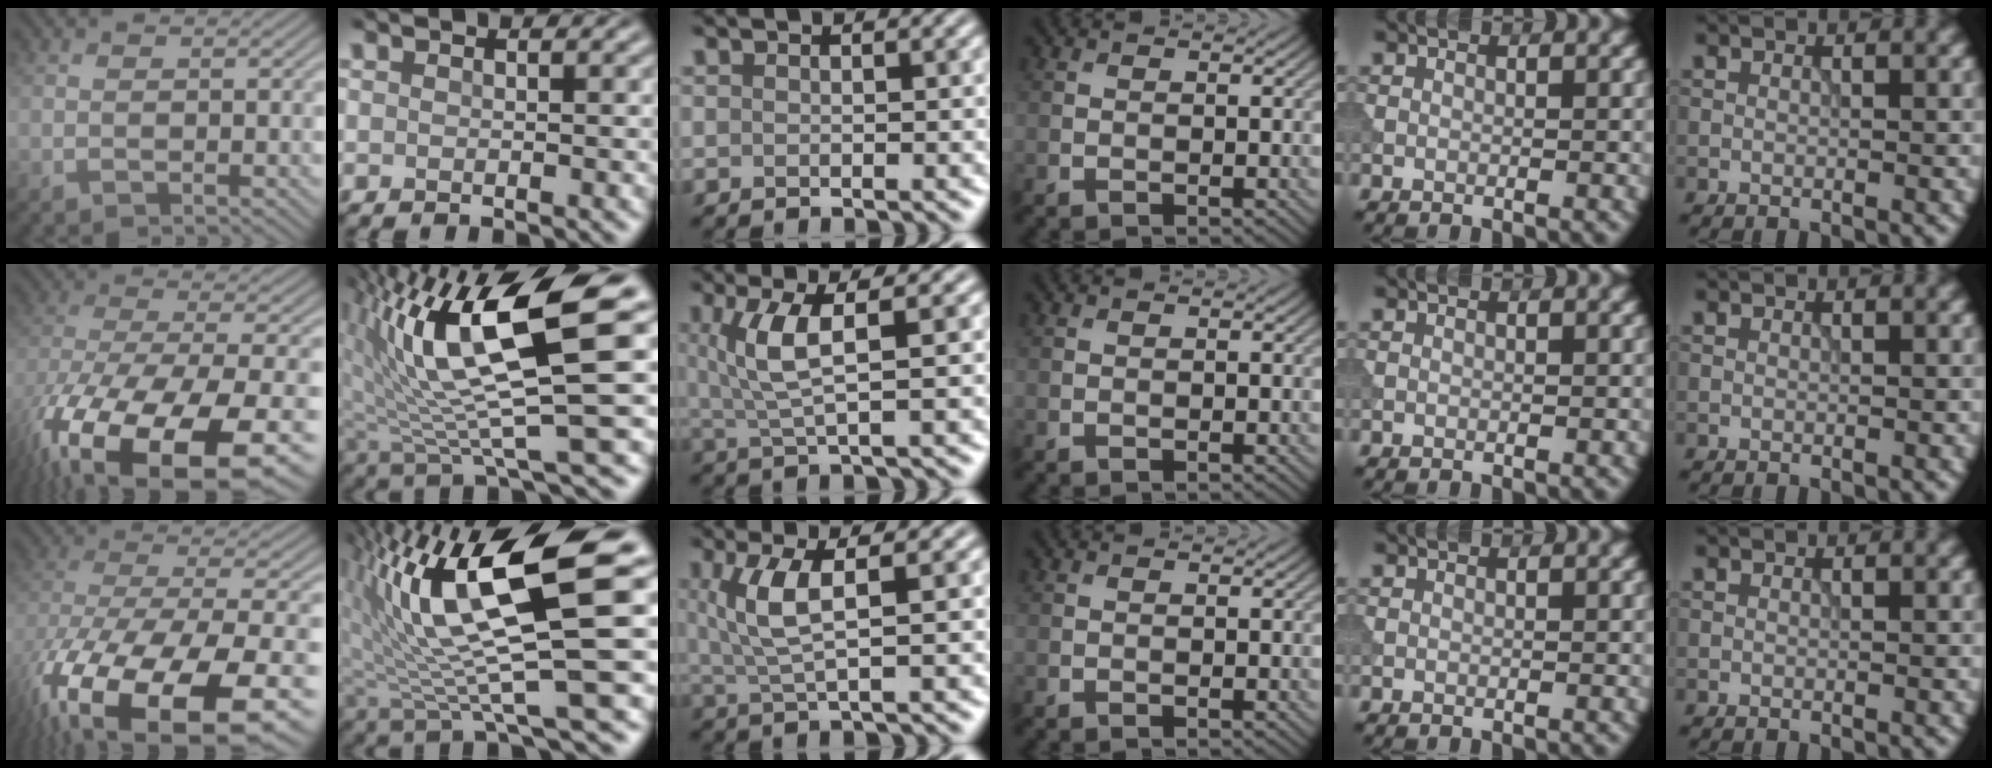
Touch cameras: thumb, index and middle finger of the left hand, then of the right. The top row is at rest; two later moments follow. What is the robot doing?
{"motion": "extract", "object": "tissue"}